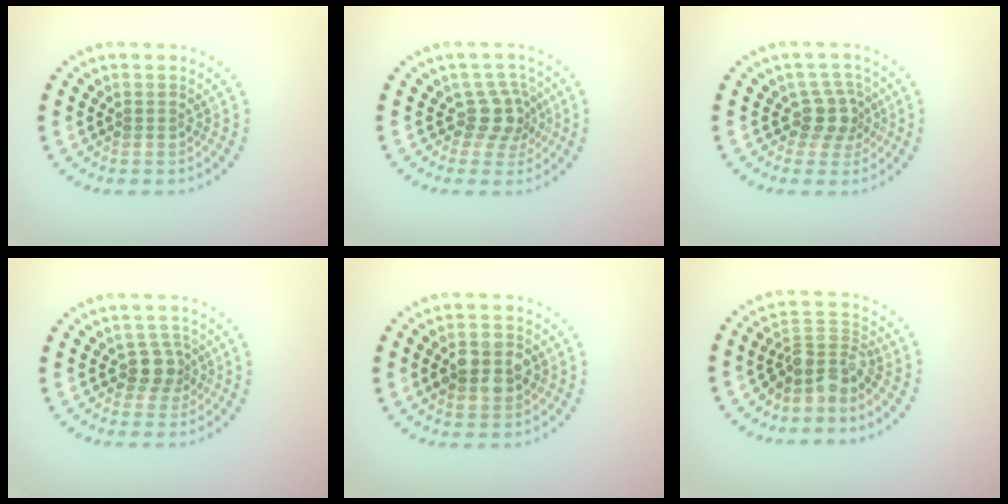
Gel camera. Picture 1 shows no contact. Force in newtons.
{"total": 2.8, "press": 2.2, "slide": 1.8}
{"total": 2.7, "press": 2.1, "slide": 1.7}
{"total": 2.3, "press": 2.0, "slide": 1.3}
{"total": 4.3, "press": 4.3, "slide": 0.1}
{"total": 3.6, "press": 2.7, "slide": 2.4}